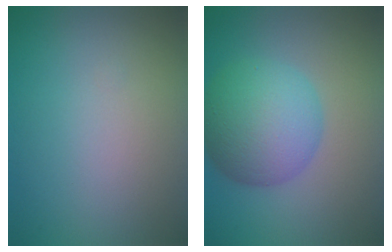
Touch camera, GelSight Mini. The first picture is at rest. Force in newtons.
{"total": 7.1, "press": 7.1, "slide": 0.0}